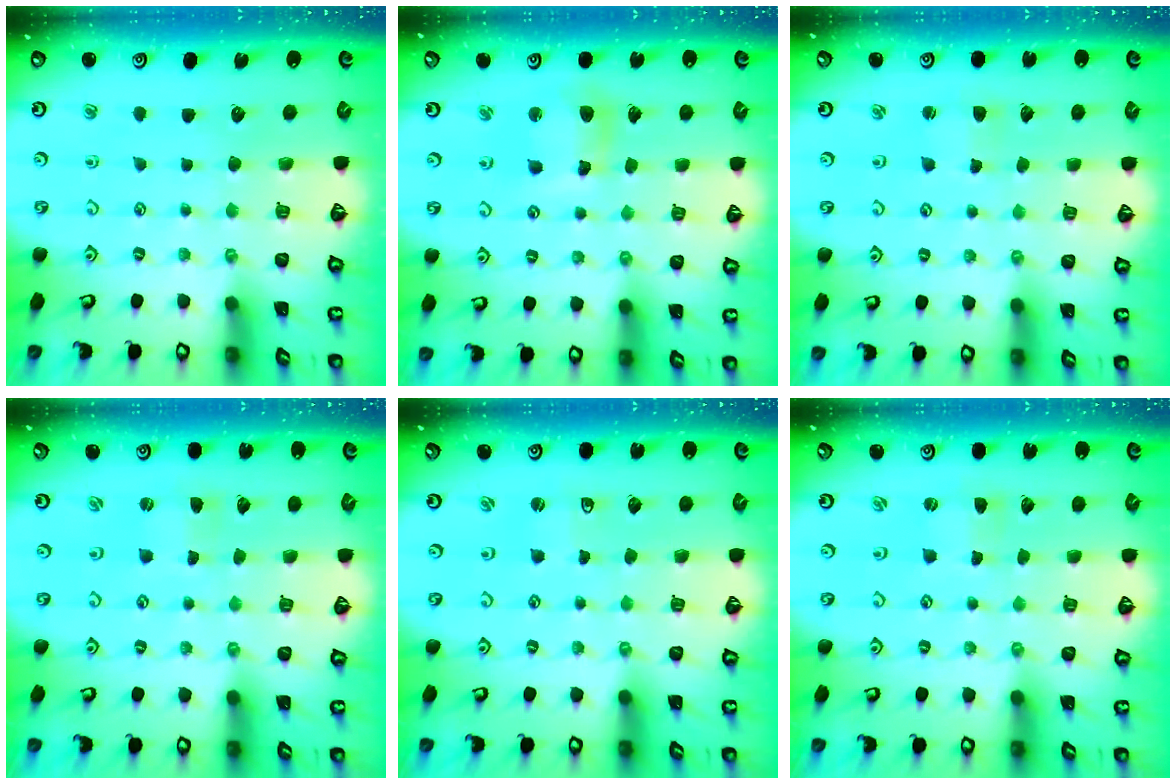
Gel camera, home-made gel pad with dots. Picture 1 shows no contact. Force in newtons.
{"total": 8.5, "press": 8.3, "slide": 1.4}
{"total": 2.9, "press": 2.9, "slide": 0.3}
{"total": 0.0}
{"total": 1.7, "press": 1.7, "slide": 0.3}
{"total": 0.0}